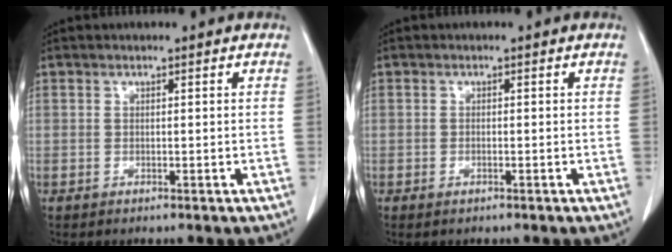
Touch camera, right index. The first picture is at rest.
{"total": 0.8, "force": [-0.6, 0.2, 0.5], "torque": [-0.012, -0.001, -0.007]}